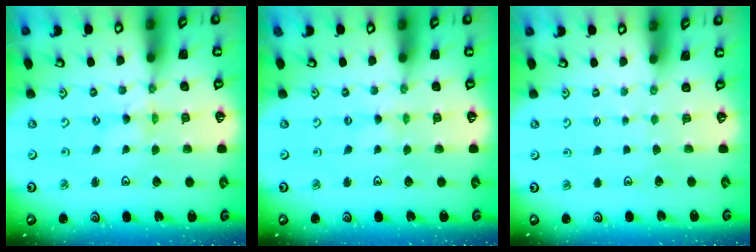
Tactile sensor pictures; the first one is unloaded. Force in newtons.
{"total": 0.0}
{"total": 0.6, "press": 0.6, "slide": 0.1}